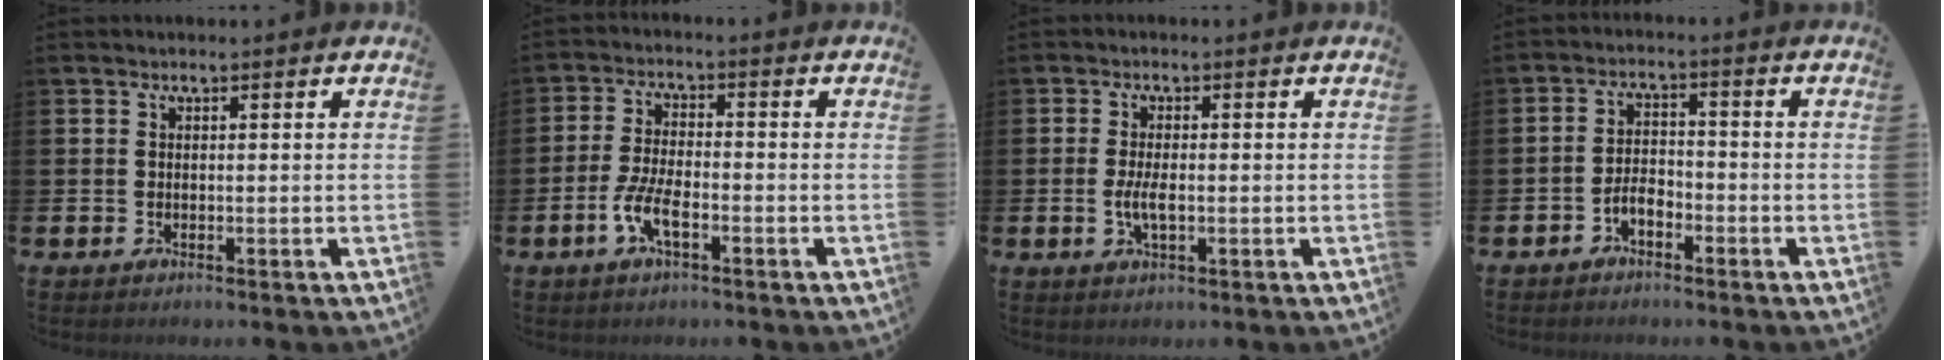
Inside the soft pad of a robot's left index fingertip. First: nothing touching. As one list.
[{"total": 4.9, "force": [-2.3, 1.6, 4.0], "torque": [-0.086, -0.001, -0.045]}, {"total": 3.0, "force": [-0.4, 1.1, 2.7], "torque": [-0.048, -0.005, -0.012]}, {"total": 2.9, "force": [-1.9, 1.4, 1.7], "torque": [-0.032, 0.010, -0.038]}]